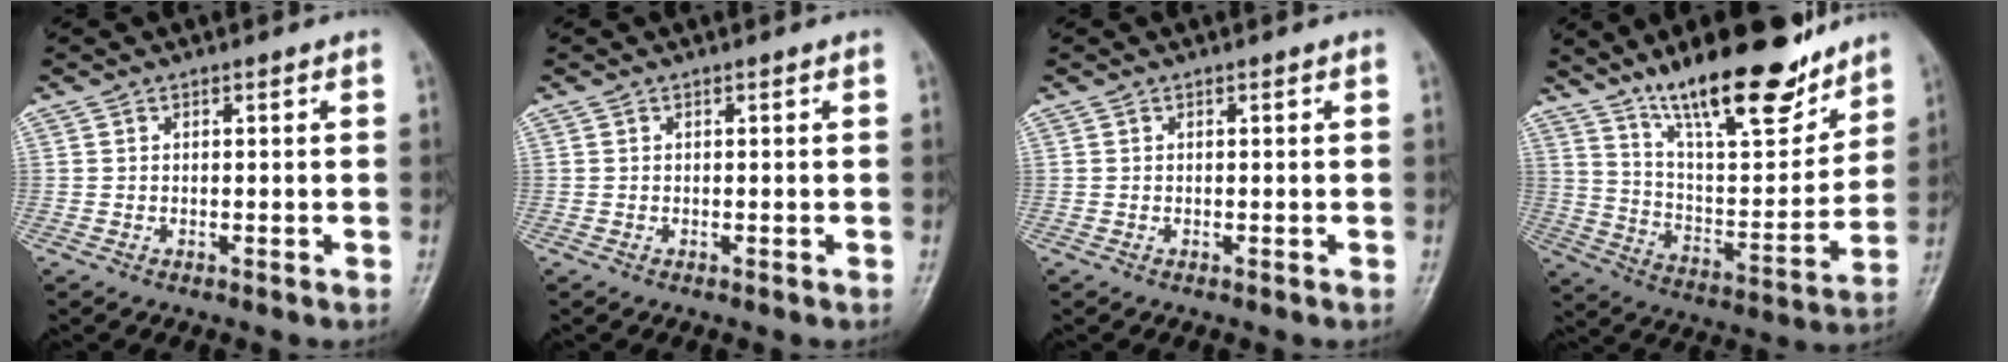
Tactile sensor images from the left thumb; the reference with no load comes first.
{"total": 0.0}
{"total": 0.0}
{"total": 21.8, "force": [15.7, 6.4, 13.6], "torque": [-0.175, -0.084, 0.266]}